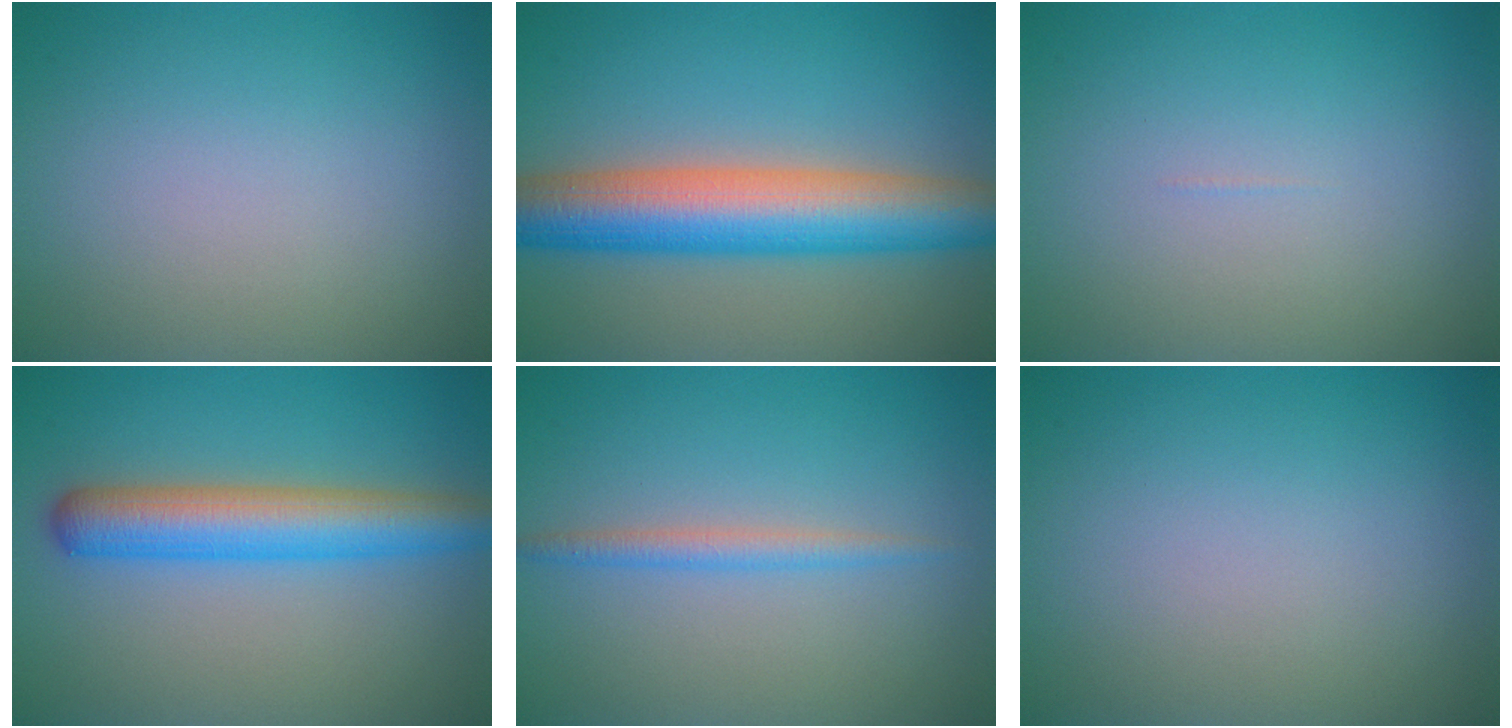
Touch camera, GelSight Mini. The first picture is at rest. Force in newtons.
{"total": 9.4, "press": 9.4, "slide": 0.3}
{"total": 0.0}
{"total": 5.9, "press": 5.9, "slide": 0.1}
{"total": 1.7, "press": 1.7, "slide": 0.1}
{"total": 0.0}